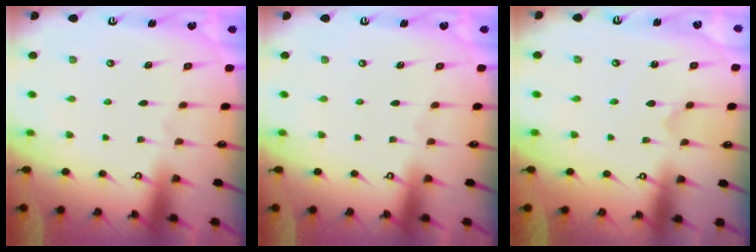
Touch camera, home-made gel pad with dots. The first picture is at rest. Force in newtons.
{"total": 0.0}
{"total": 0.0}